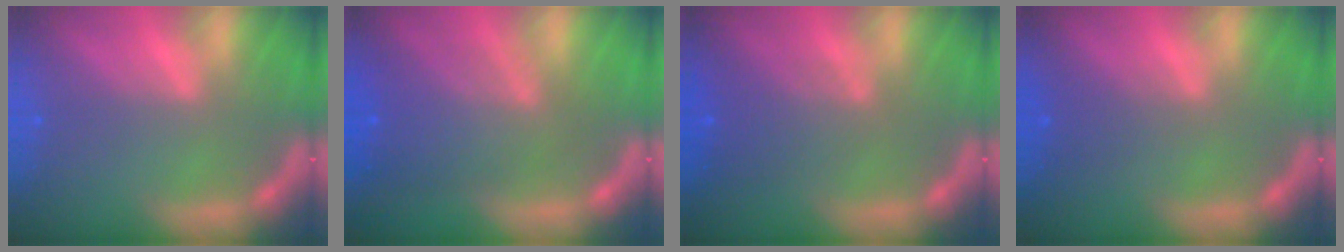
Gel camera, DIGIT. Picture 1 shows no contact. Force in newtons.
{"total": 7.0}
{"total": 4.1}
{"total": 1.9}